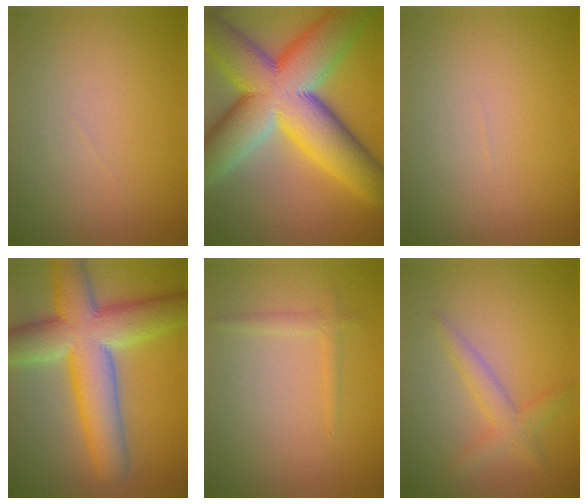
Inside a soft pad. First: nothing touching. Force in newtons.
{"total": 17.1, "press": 17.1, "slide": 0.7}
{"total": 0.0}
{"total": 11.2, "press": 11.1, "slide": 0.7}
{"total": 1.1, "press": 1.1, "slide": 0.1}
{"total": 2.5, "press": 2.5, "slide": 0.1}